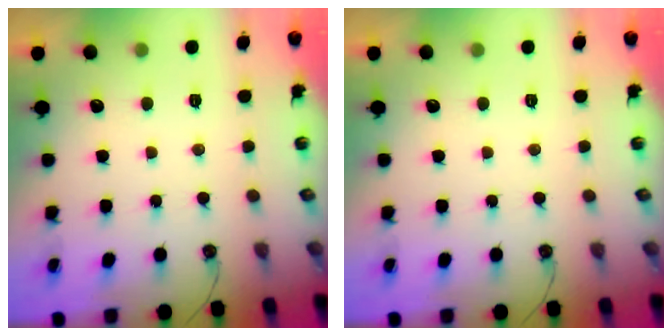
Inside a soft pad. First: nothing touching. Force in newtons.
{"total": 0.0}